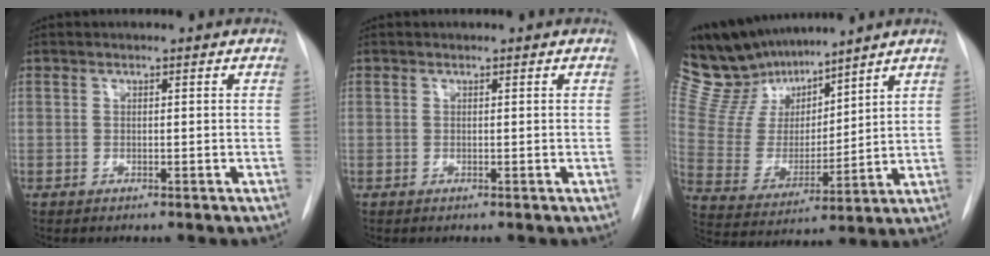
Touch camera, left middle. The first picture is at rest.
{"total": 0.0}
{"total": 14.6, "force": [13.0, 4.6, 4.8], "torque": [-0.107, 0.010, 0.256]}